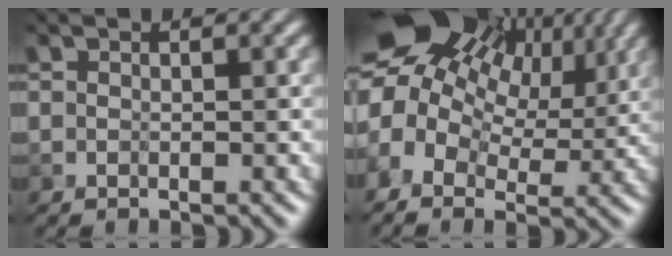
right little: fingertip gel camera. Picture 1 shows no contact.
{"total": 15.3, "force": [6.1, 10.0, 9.8], "torque": [-0.186, 0.038, 0.096]}